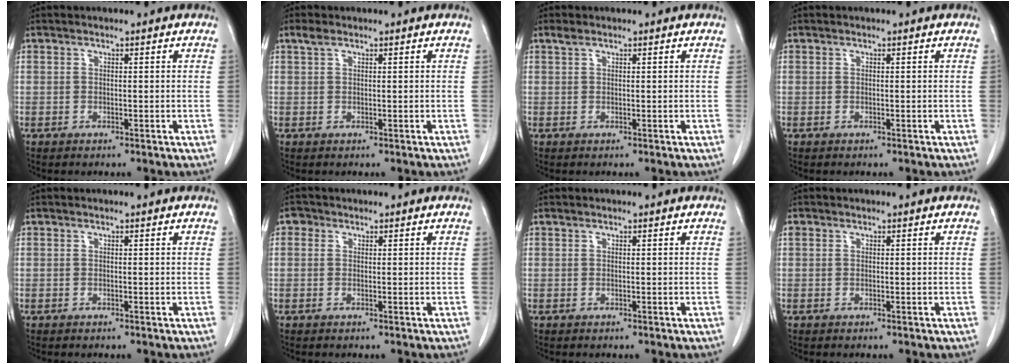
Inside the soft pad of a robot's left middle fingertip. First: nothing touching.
{"total": 1.2, "force": [0.8, 0.4, 0.7], "torque": [-0.021, 0.014, 0.018]}
{"total": 0.8, "force": [0.6, 0.3, 0.5], "torque": [-0.017, 0.011, 0.015]}
{"total": 0.0}
{"total": 0.0}
{"total": 1.2, "force": [0.5, 1.1, 0.3], "torque": [0.002, 0.004, 0.003]}
{"total": 0.0}
{"total": 0.5, "force": [0.3, 0.4, 0.2], "torque": [-0.005, 0.012, 0.006]}